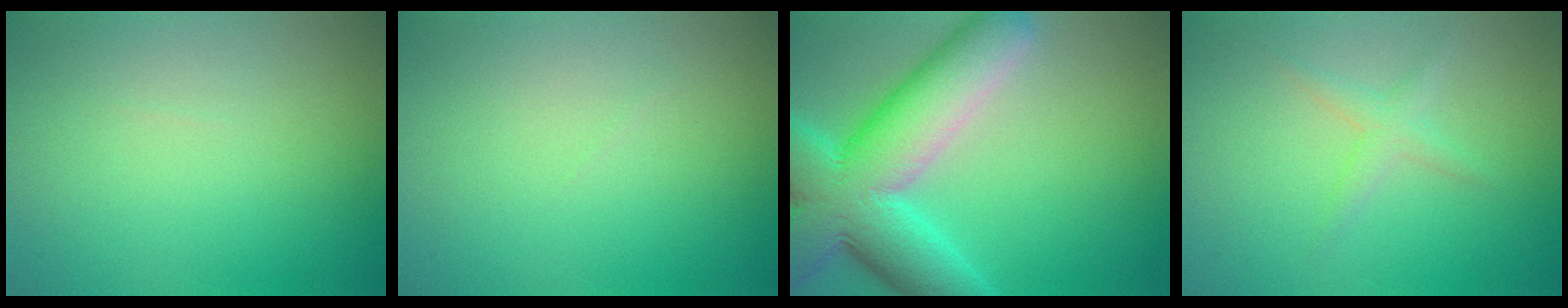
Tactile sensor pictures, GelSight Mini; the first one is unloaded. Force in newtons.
{"total": 0.0}
{"total": 12.0, "press": 11.9, "slide": 0.7}
{"total": 1.6, "press": 1.6, "slide": 0.1}